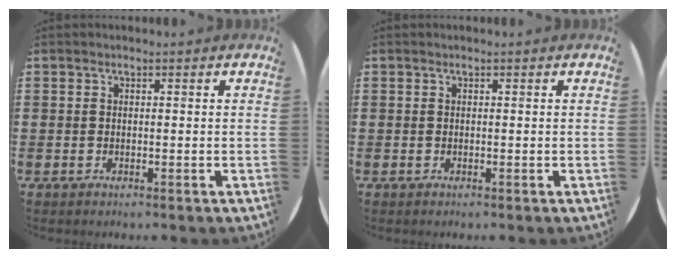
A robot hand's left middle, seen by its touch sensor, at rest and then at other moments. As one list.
[{"total": 0.0}]